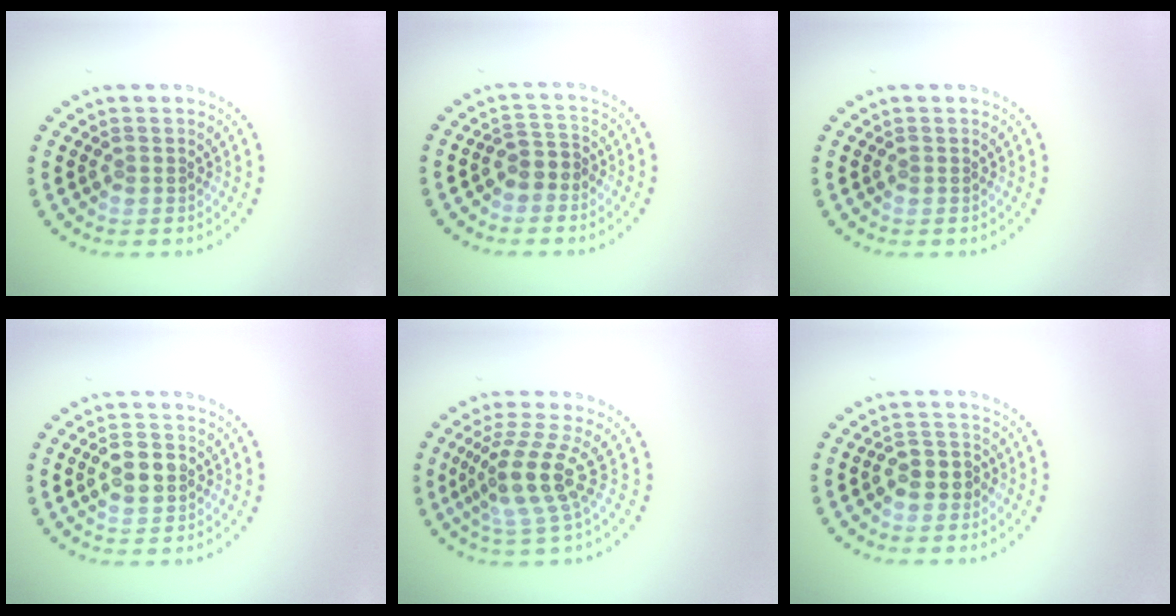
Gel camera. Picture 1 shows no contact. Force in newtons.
{"total": 1.9, "press": 1.4, "slide": 1.3}
{"total": 0.0}
{"total": 2.4, "press": 2.3, "slide": 0.2}
{"total": 4.1, "press": 2.8, "slide": 3.0}
{"total": 2.1, "press": 1.9, "slide": 0.9}